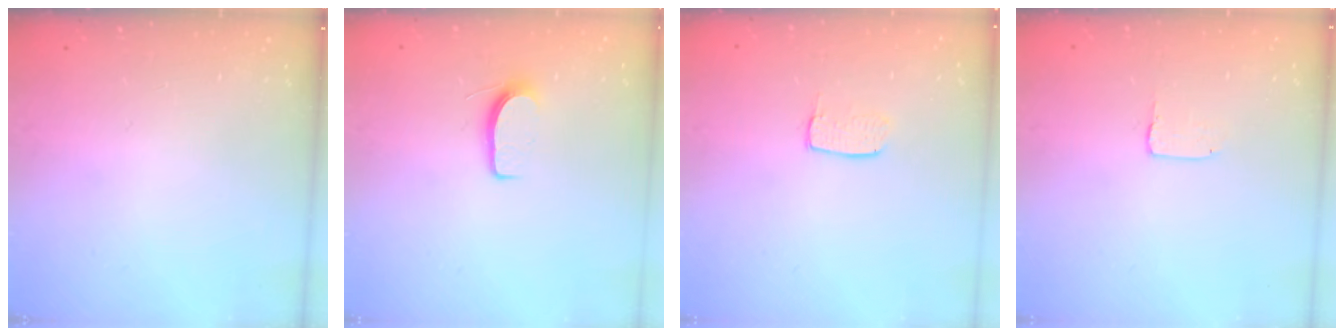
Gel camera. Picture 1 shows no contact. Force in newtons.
{"total": 6.1, "press": 6.0, "slide": 0.7}
{"total": 5.2, "press": 5.1, "slide": 0.5}
{"total": 2.0, "press": 2.0, "slide": 0.1}